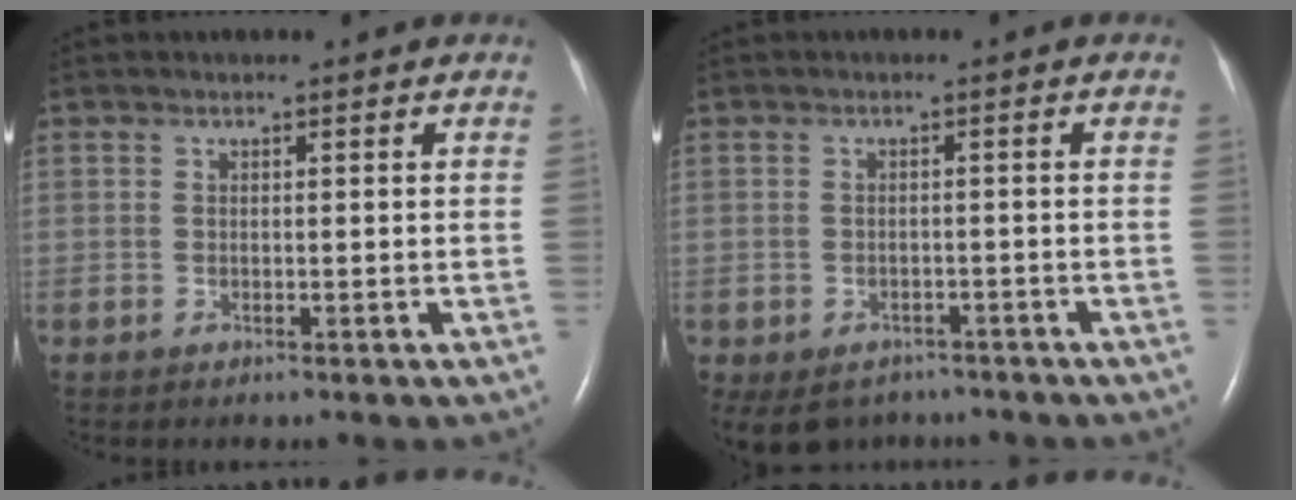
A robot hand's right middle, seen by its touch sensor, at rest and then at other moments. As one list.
[{"total": 7.9, "force": [-6.0, 4.9, 1.7], "torque": [-0.035, 0.005, -0.075]}]